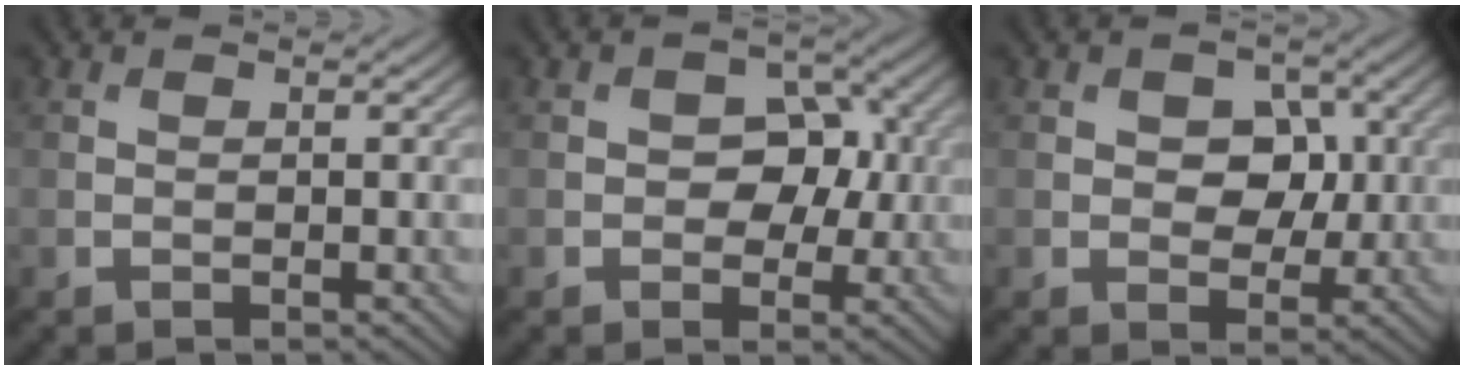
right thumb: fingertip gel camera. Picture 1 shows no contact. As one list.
[{"total": 4.9, "force": [-0.1, 3.7, 3.2], "torque": [-0.039, -0.003, -0.014]}, {"total": 4.5, "force": [0.5, 3.3, 2.9], "torque": [-0.041, -0.003, -0.006]}]